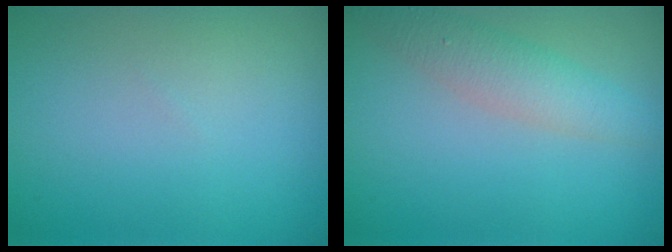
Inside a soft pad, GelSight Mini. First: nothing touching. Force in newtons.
{"total": 3.4, "press": 3.4, "slide": 0.0}